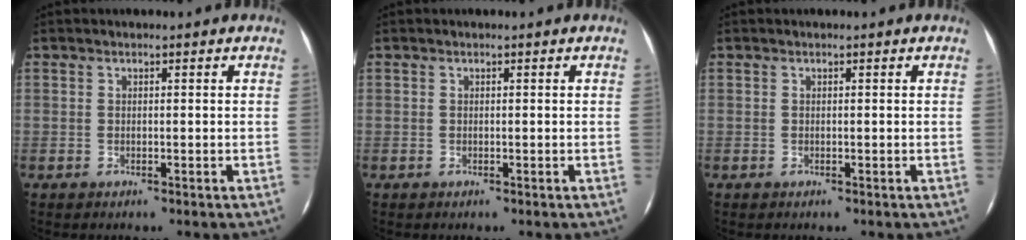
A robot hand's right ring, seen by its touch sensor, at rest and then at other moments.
{"total": 0.0}
{"total": 0.0}